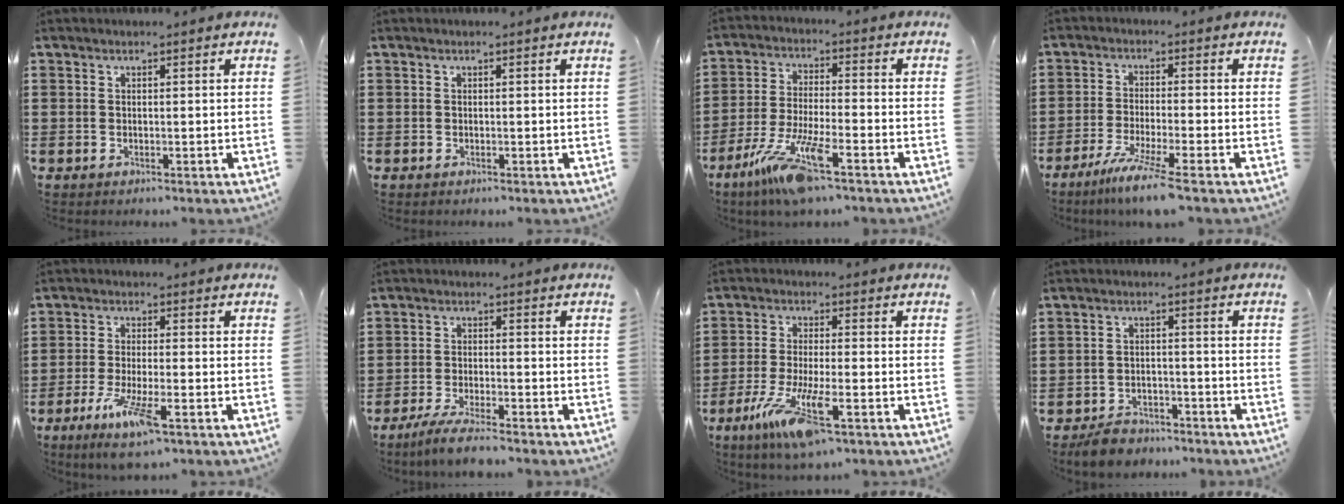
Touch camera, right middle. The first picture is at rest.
{"total": 0.0}
{"total": 10.3, "force": [-6.7, 0.9, 7.7], "torque": [-0.172, -0.017, -0.134]}
{"total": 6.4, "force": [-4.9, -0.4, 4.2], "torque": [-0.086, -0.023, -0.089]}
{"total": 7.0, "force": [-3.9, 1.0, 5.8], "torque": [-0.115, -0.015, -0.068]}
{"total": 4.6, "force": [-4.0, 0.0, 2.1], "torque": [-0.051, -0.012, -0.078]}
{"total": 9.8, "force": [-5.2, 1.7, 8.2], "torque": [-0.180, -0.018, -0.099]}
{"total": 3.6, "force": [-3.5, 0.8, 0.3], "torque": [-0.012, 0.006, -0.072]}